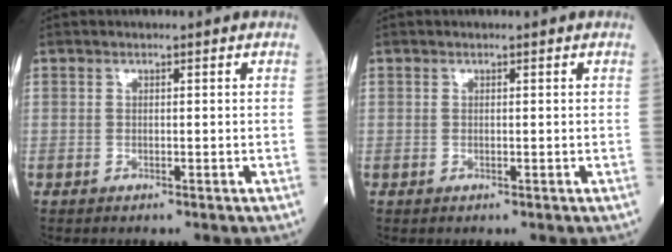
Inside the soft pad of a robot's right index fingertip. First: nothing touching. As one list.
[{"total": 0.0}]